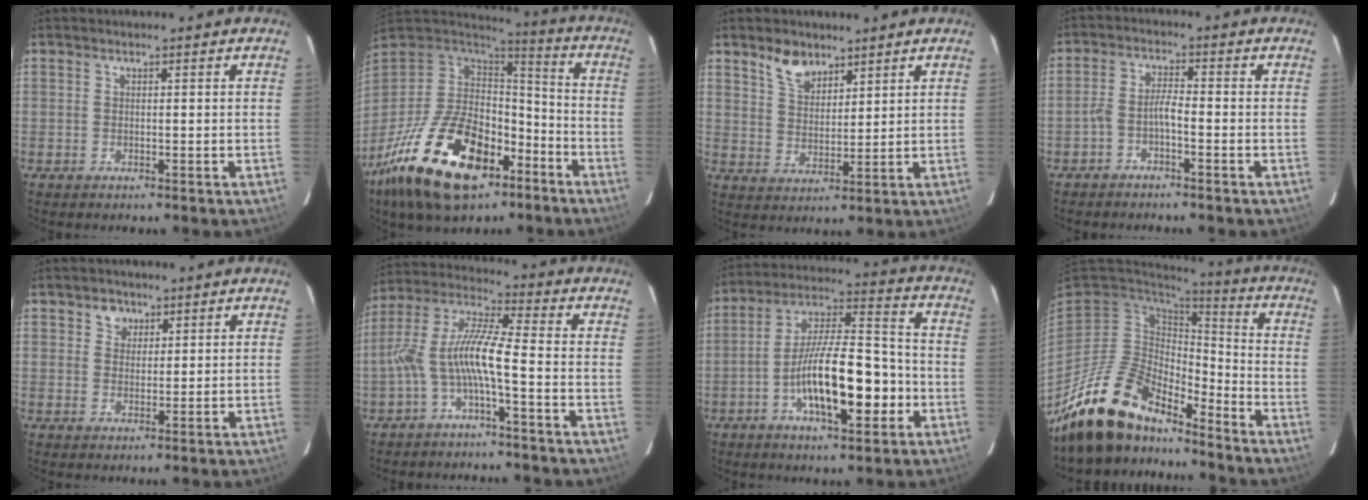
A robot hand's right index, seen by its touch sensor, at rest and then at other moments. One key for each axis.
{"total": 26.7, "fx": -14.2, "fy": 14.0, "fz": 17.7, "tx": -0.353, "ty": -0.026, "tz": -0.229}
{"total": 6.2, "fx": 4.6, "fy": 3.2, "fz": 2.8, "tx": -0.045, "ty": 0.007, "tz": 0.088}
{"total": 3.2, "fx": -2.0, "fy": 0.6, "fz": 2.4, "tx": -0.061, "ty": 0.013, "tz": -0.040}
{"total": 3.1, "fx": 1.7, "fy": 2.5, "fz": 0.5, "tx": 0.002, "ty": 0.009, "tz": 0.029}
{"total": 9.6, "fx": -3.3, "fy": 1.0, "fz": 9.0, "tx": -0.199, "ty": 0.015, "tz": -0.063}
{"total": 16.9, "fx": -5.5, "fy": 5.4, "fz": 15.1, "tx": -0.262, "ty": 0.006, "tz": -0.091}
{"total": 16.7, "fx": -14.1, "fy": 5.8, "fz": 6.9, "tx": -0.146, "ty": -0.005, "tz": -0.256}